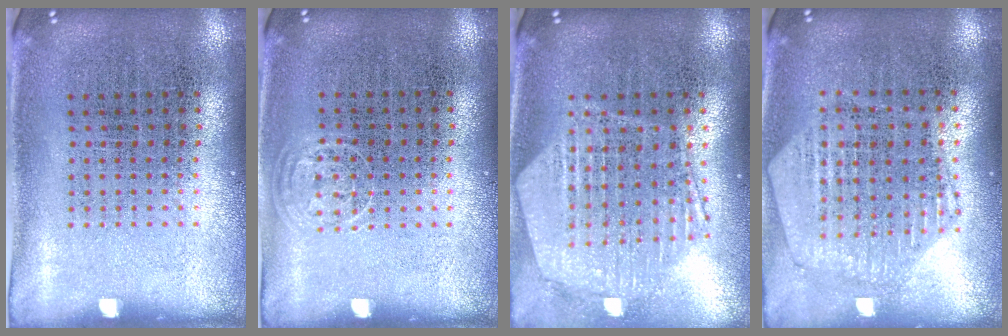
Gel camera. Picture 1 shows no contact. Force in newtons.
{"total": 0.8, "press": 0.6, "slide": 0.5}
{"total": 1.4, "press": 1.4, "slide": 0.3}
{"total": 1.1, "press": 1.1, "slide": 0.2}